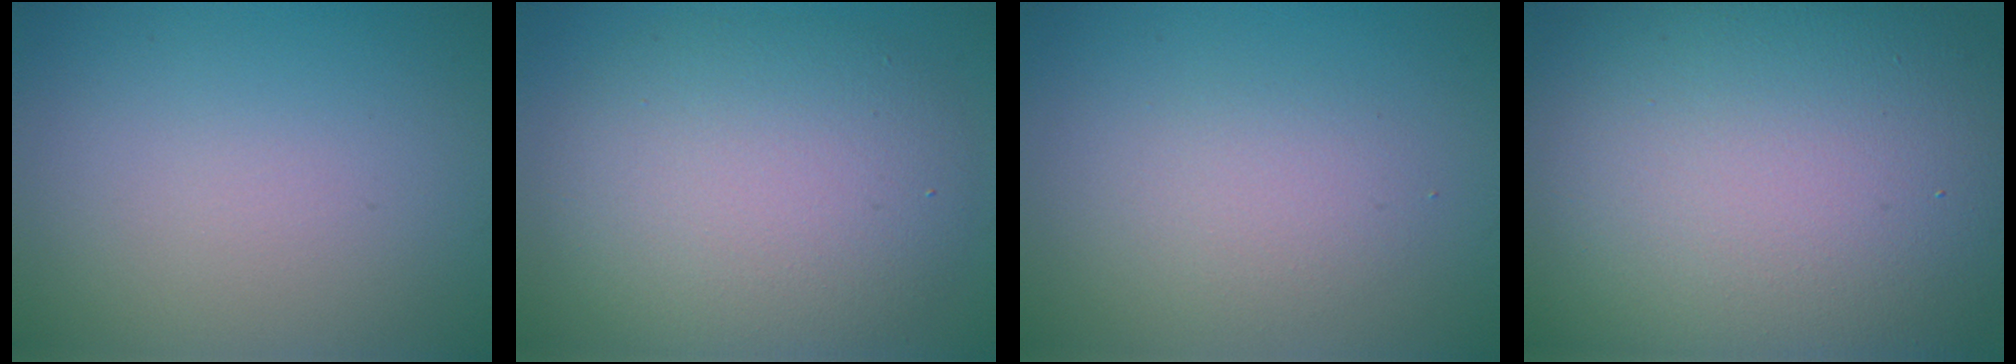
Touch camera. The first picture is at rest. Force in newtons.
{"total": 7.9, "press": 7.9, "slide": 0.8}
{"total": 2.0, "press": 2.0, "slide": 0.1}
{"total": 19.2, "press": 19.2, "slide": 0.7}